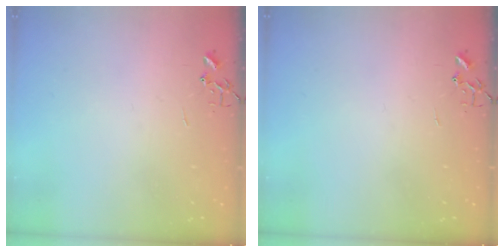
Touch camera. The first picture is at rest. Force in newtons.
{"total": 0.0}